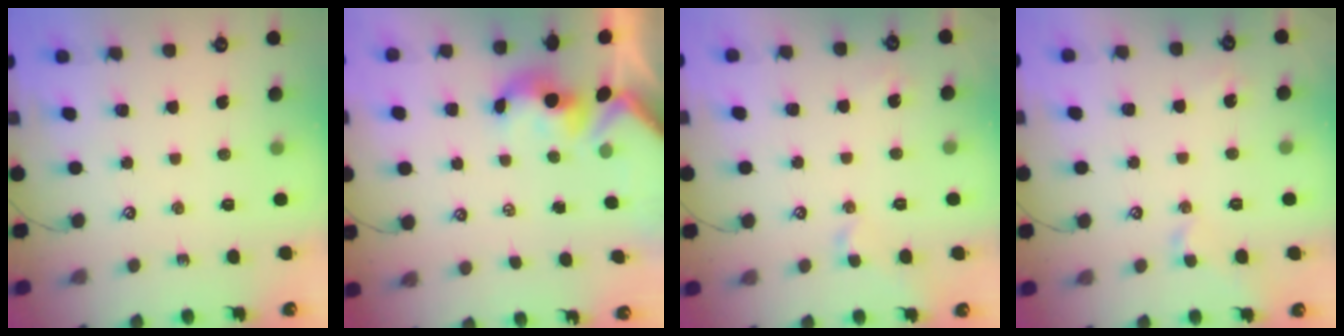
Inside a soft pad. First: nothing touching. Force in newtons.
{"total": 1.6, "press": 1.5, "slide": 0.7}
{"total": 1.3, "press": 1.2, "slide": 0.4}
{"total": 1.3, "press": 1.2, "slide": 0.4}